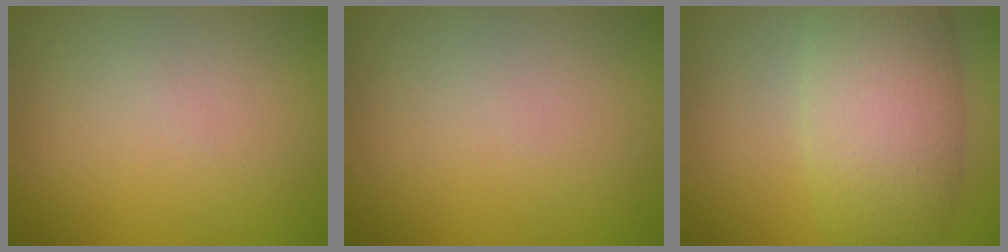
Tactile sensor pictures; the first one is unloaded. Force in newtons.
{"total": 0.0}
{"total": 8.3, "press": 8.3, "slide": 0.2}